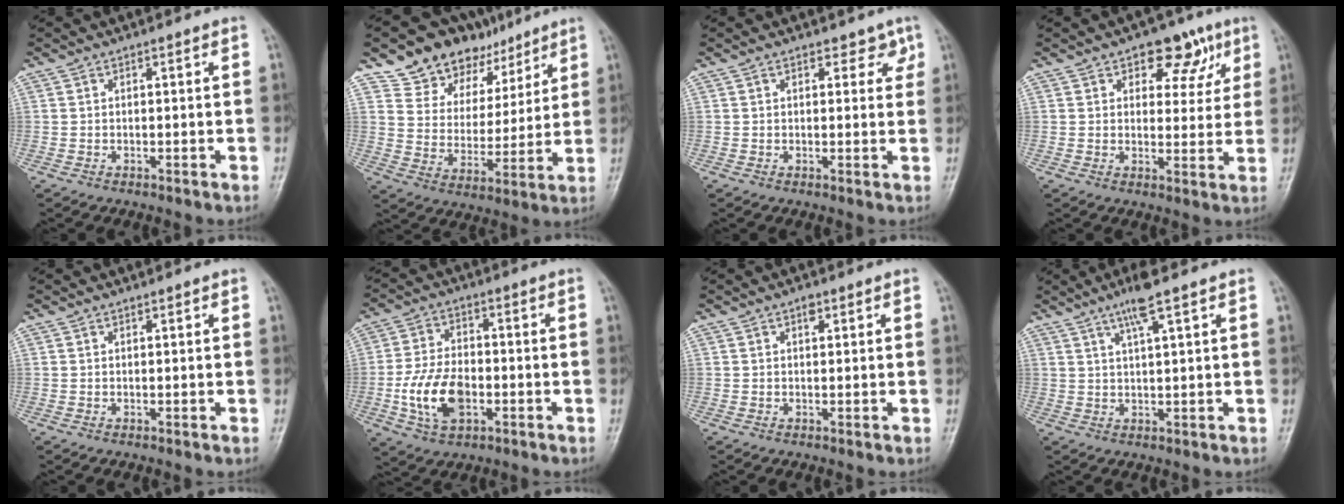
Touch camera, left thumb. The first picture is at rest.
{"total": 14.1, "force": [10.2, 9.0, 4.0], "torque": [-0.015, -0.046, 0.176]}
{"total": 3.1, "force": [1.9, 1.9, 1.6], "torque": [0.004, -0.007, 0.021]}
{"total": 8.6, "force": [4.6, 5.3, 5.0], "torque": [-0.019, -0.015, 0.056]}
{"total": 0.0}
{"total": 11.0, "force": [-2.8, 6.8, 8.2], "torque": [-0.150, 0.010, -0.051]}
{"total": 1.4, "force": [0.7, 0.8, 0.9], "torque": [-0.009, 0.000, 0.008]}
{"total": 5.2, "force": [3.0, 0.2, 4.2], "torque": [-0.084, -0.006, 0.059]}